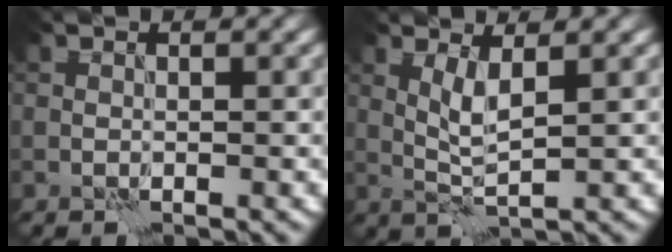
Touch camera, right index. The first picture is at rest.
{"total": 2.5, "force": [0.9, 0.4, 2.4], "torque": [-0.054, -0.003, 0.021]}